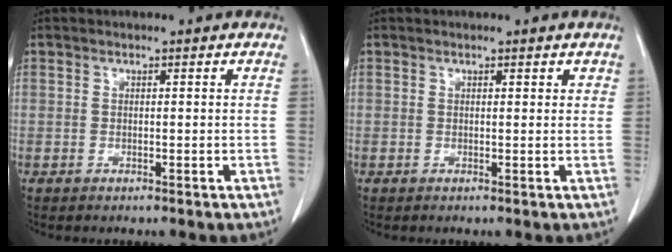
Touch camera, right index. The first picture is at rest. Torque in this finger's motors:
{"motor_torque": [0.02, -0.02, -0.07, -0.01]}